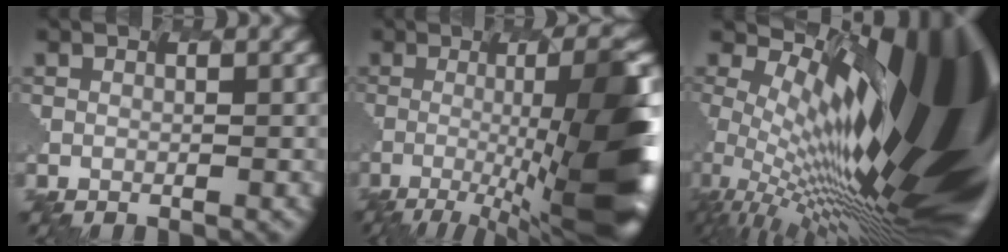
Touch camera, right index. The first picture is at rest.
{"total": 10.4, "force": [-2.6, 0.9, 10.0], "torque": [-0.140, 0.022, -0.062]}
{"total": 17.2, "force": [4.7, 5.7, 15.6], "torque": [-0.223, 0.010, 0.066]}